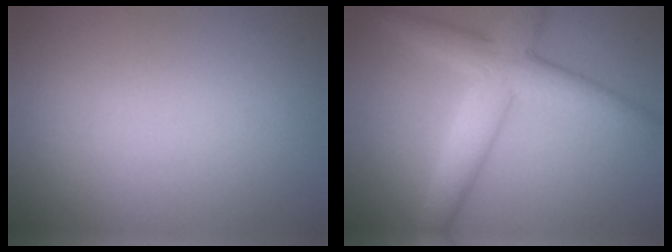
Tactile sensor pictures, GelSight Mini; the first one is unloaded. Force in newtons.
{"total": 5.7, "press": 5.7, "slide": 0.2}